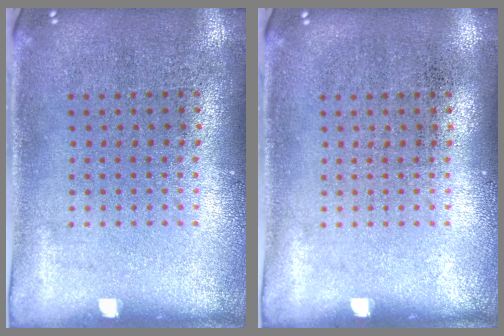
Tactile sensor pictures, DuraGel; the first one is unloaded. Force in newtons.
{"total": 0.0}